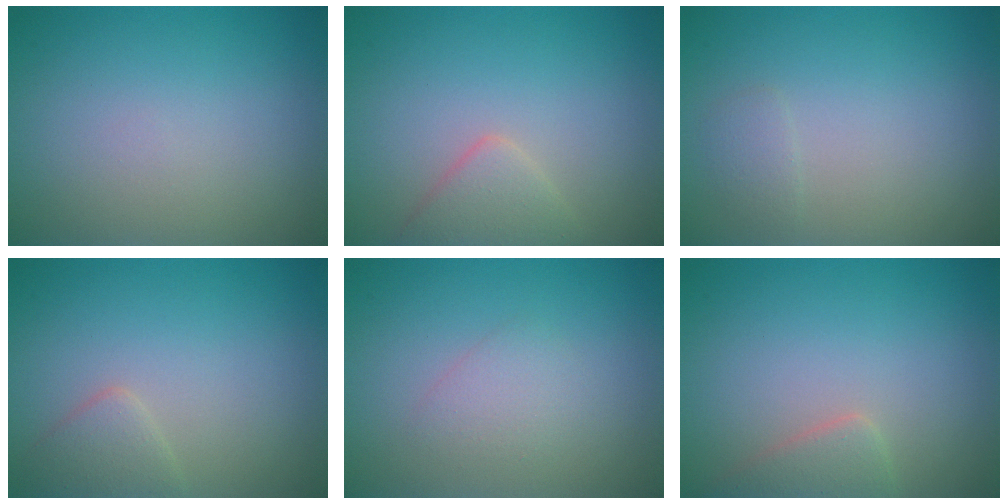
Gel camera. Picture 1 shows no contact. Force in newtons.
{"total": 2.2, "press": 2.2, "slide": 0.1}
{"total": 0.9, "press": 0.9, "slide": 0.0}
{"total": 1.8, "press": 1.8, "slide": 0.0}
{"total": 1.6, "press": 1.6, "slide": 0.0}
{"total": 2.0, "press": 2.0, "slide": 0.2}